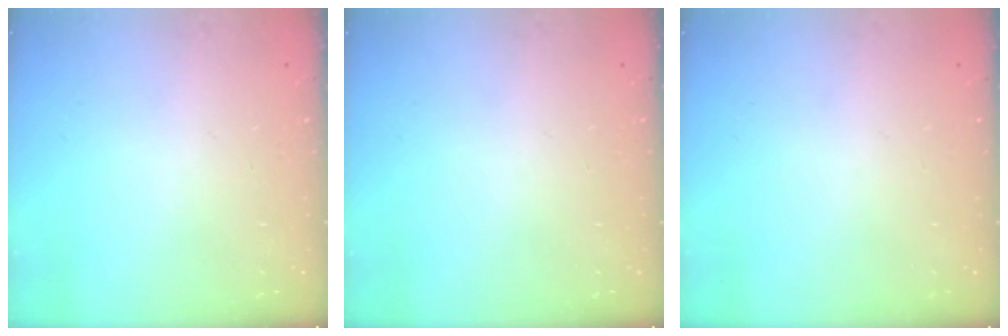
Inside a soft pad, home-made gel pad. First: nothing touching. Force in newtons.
{"total": 0.0}
{"total": 0.0}